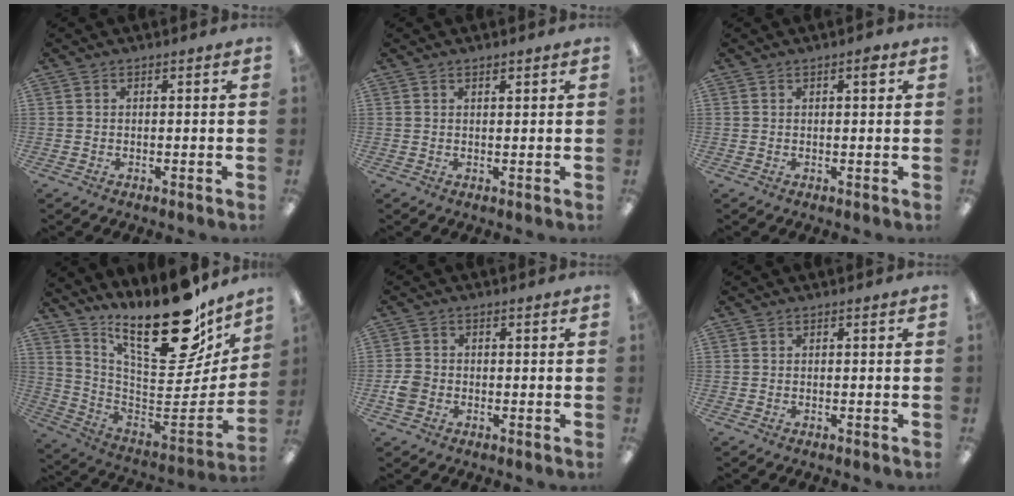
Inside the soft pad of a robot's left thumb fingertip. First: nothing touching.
{"total": 1.1, "force": [1.0, 0.3, 0.5], "torque": [-0.011, -0.001, 0.019]}
{"total": 2.2, "force": [1.1, 0.7, 1.7], "torque": [-0.020, -0.003, 0.015]}
{"total": 25.4, "force": [17.3, 9.0, 16.3], "torque": [-0.221, -0.131, 0.293]}
{"total": 3.6, "force": [-1.2, 2.9, 1.8], "torque": [-0.028, 0.008, -0.020]}
{"total": 0.0}